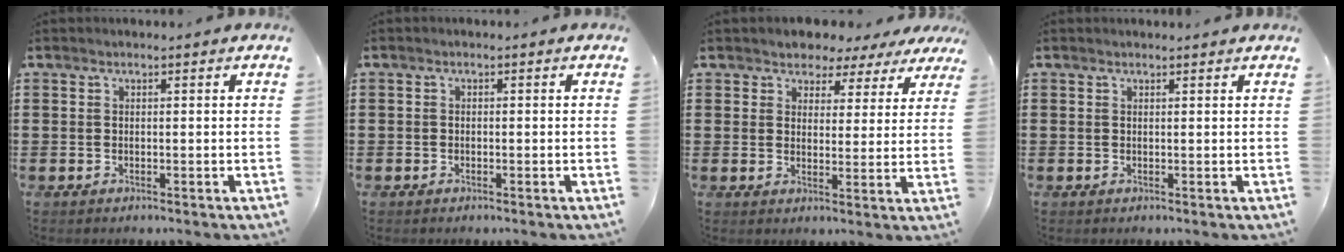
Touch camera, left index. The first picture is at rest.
{"total": 0.7, "force": [-0.5, 0.4, 0.1], "torque": [-0.002, 0.001, -0.011]}
{"total": 3.6, "force": [3.1, 1.8, -0.1], "torque": [-0.014, -0.014, 0.051]}
{"total": 0.7, "force": [0.6, 0.2, 0.0], "torque": [-0.002, 0.000, 0.013]}